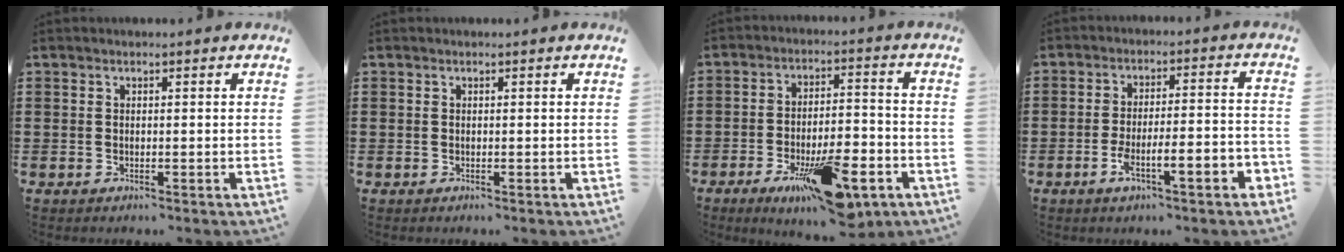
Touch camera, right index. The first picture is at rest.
{"total": 0.0}
{"total": 13.6, "force": [-6.9, 4.3, 11.0], "torque": [-0.177, 0.015, -0.113]}
{"total": 6.1, "force": [-3.4, 0.8, 5.1], "torque": [-0.091, -0.002, -0.063]}